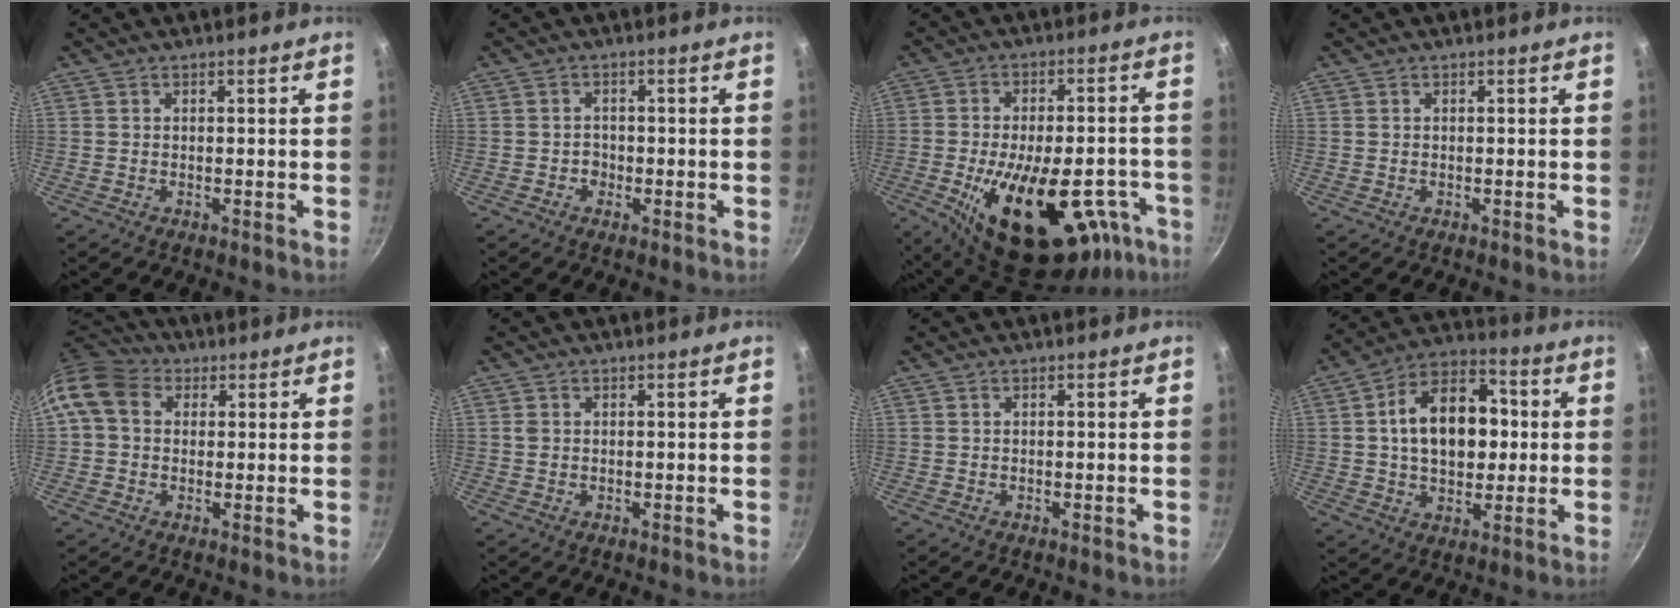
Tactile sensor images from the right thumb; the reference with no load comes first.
{"total": 2.0, "force": [-0.7, 1.7, 0.7], "torque": [0.000, 0.004, -0.012]}
{"total": 27.7, "force": [-10.9, 13.7, 21.4], "torque": [-0.286, 0.020, -0.143]}
{"total": 0.0}
{"total": 10.0, "force": [2.3, 7.9, 5.6], "torque": [-0.093, 0.016, 0.022]}
{"total": 0.9, "force": [0.2, 0.8, 0.5], "torque": [-0.007, 0.002, 0.002]}
{"total": 0.0}
{"total": 17.0, "force": [1.7, 11.2, 12.6], "torque": [-0.162, 0.024, 0.016]}